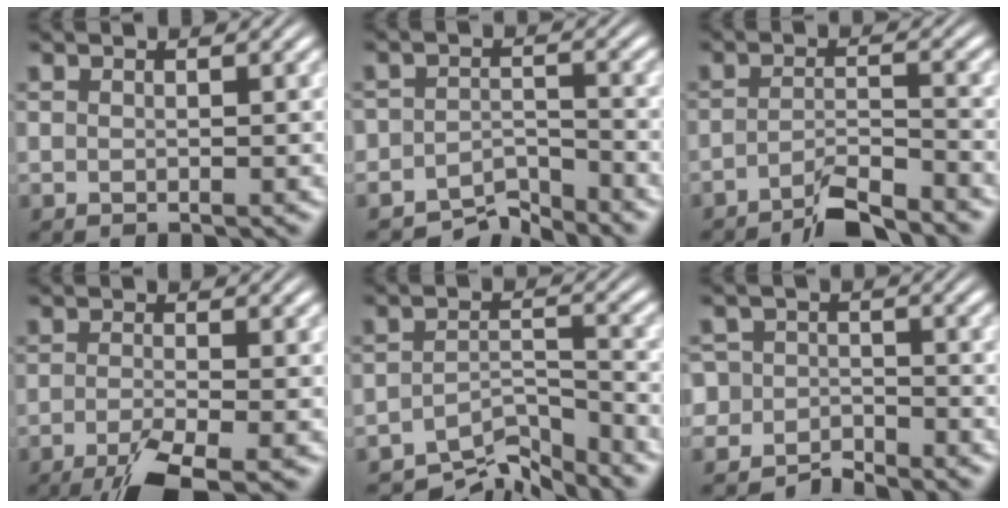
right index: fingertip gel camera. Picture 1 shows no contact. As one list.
[{"total": 4.9, "force": [-4.5, 1.5, 0.9], "torque": [0.005, -0.009, -0.082]}, {"total": 4.6, "force": [-4.2, 0.4, 1.6], "torque": [-0.018, -0.009, -0.069]}, {"total": 4.8, "force": [-3.3, 1.1, 3.4], "torque": [-0.061, -0.022, -0.046]}, {"total": 6.8, "force": [-5.9, 2.0, 2.7], "torque": [-0.031, -0.023, -0.091]}, {"total": 4.2, "force": [-3.4, 2.4, 0.0], "torque": [-0.003, -0.018, -0.061]}]